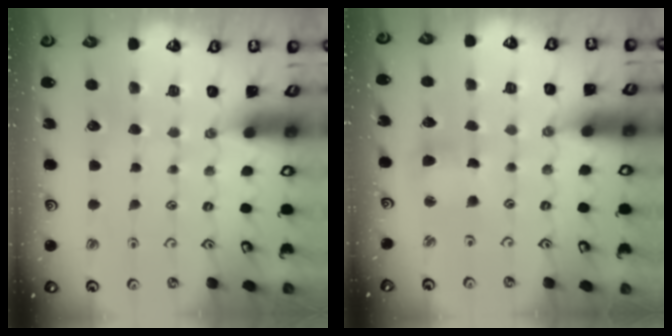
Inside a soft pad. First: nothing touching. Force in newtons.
{"total": 4.7, "press": 4.7, "slide": 0.6}